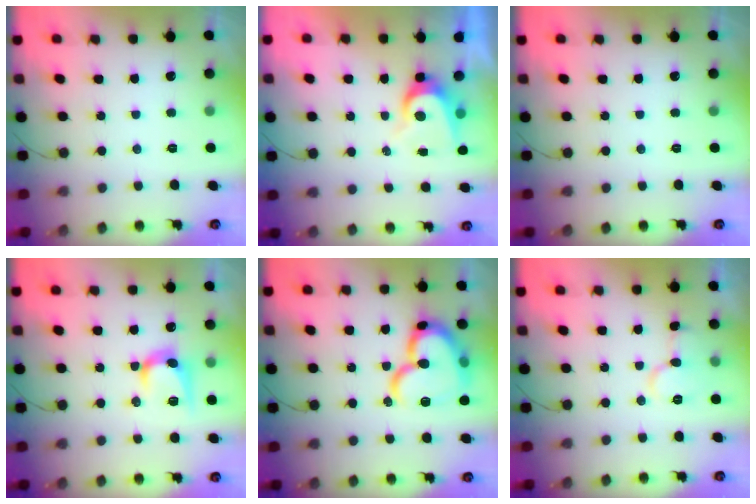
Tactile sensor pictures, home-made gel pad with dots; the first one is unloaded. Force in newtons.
{"total": 7.0, "press": 7.0, "slide": 0.7}
{"total": 0.0}
{"total": 10.4, "press": 10.4, "slide": 0.4}
{"total": 21.0, "press": 20.9, "slide": 2.3}
{"total": 7.9, "press": 7.9, "slide": 0.8}